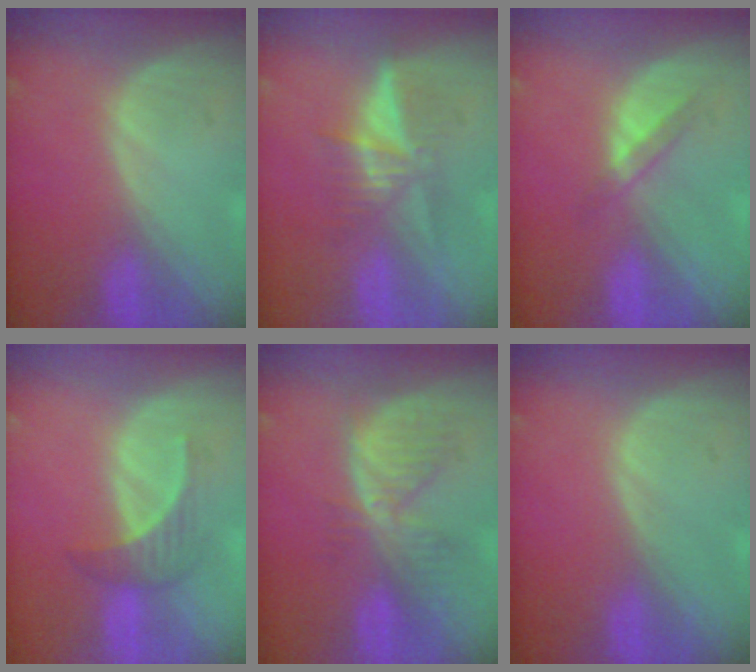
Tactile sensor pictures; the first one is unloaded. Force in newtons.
{"total": 5.2, "press": 5.1, "slide": 1.2}
{"total": 2.4, "press": 2.2, "slide": 1.1}
{"total": 3.6, "press": 3.5, "slide": 0.9}
{"total": 6.4, "press": 6.2, "slide": 1.7}
{"total": 0.0}